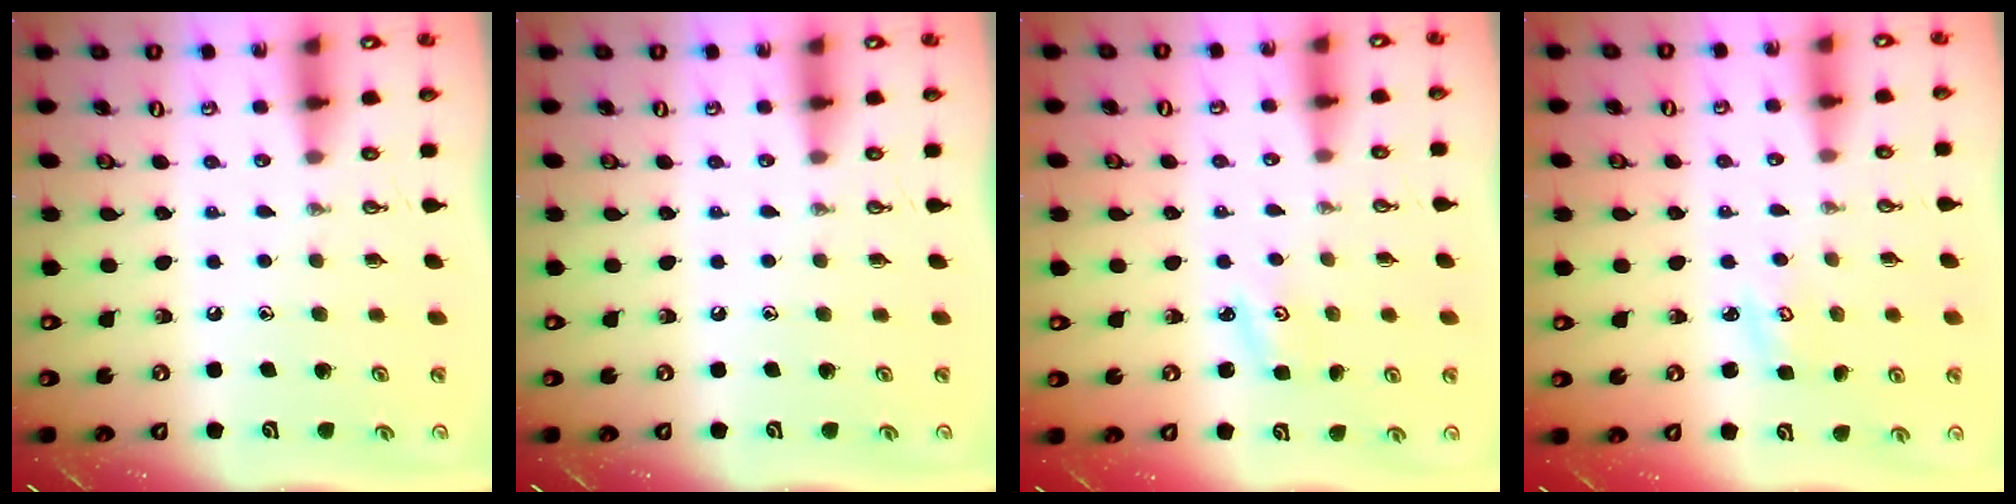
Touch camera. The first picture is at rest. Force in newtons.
{"total": 0.0}
{"total": 2.7, "press": 2.6, "slide": 0.4}
{"total": 2.8, "press": 2.8, "slide": 0.2}